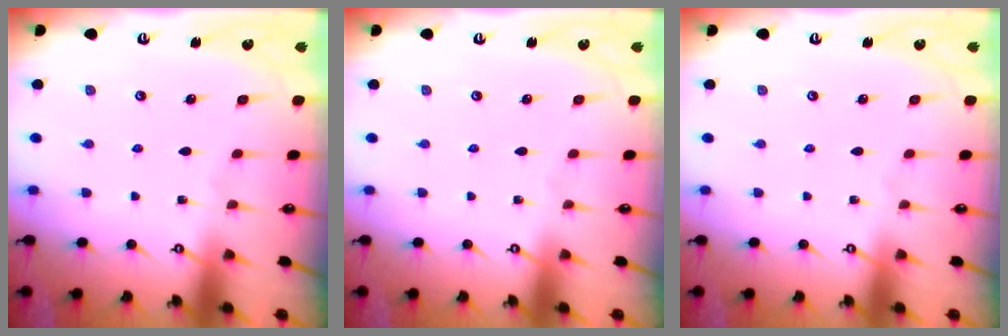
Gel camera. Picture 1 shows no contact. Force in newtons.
{"total": 0.0}
{"total": 0.0}